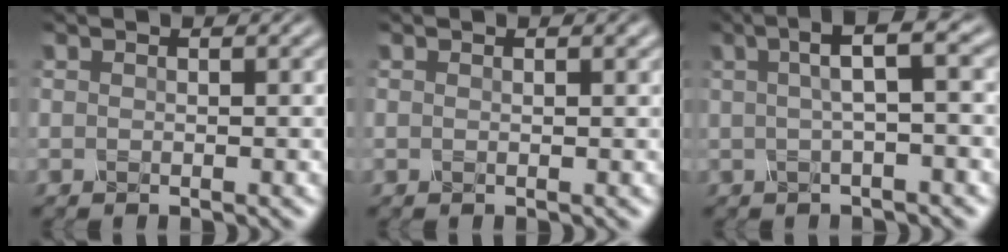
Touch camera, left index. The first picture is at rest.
{"total": 1.3, "force": [0.7, 0.6, 1.0], "torque": [-0.003, 0.006, 0.000]}
{"total": 4.1, "force": [0.6, 0.7, 4.0], "torque": [-0.068, 0.015, 0.015]}